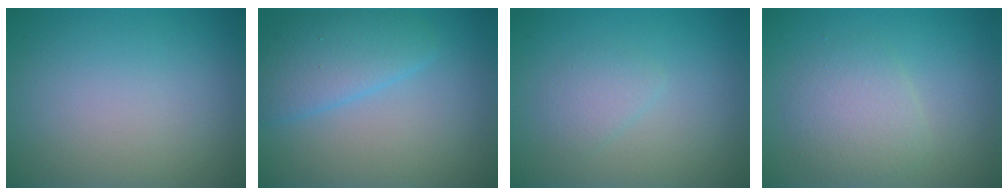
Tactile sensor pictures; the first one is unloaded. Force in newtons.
{"total": 3.8, "press": 3.8, "slide": 0.2}
{"total": 1.5, "press": 1.5, "slide": 0.1}
{"total": 3.0, "press": 3.0, "slide": 0.1}